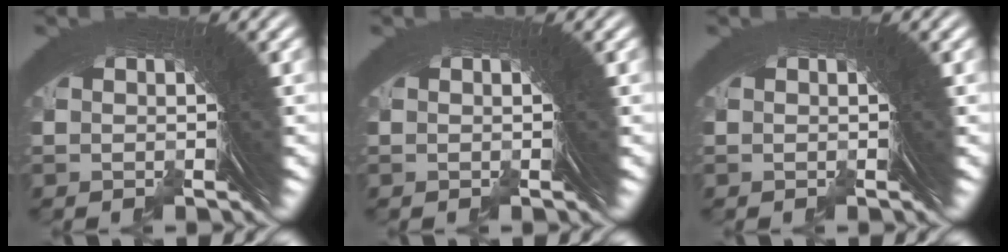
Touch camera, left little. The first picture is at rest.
{"total": 0.0}
{"total": 0.0}